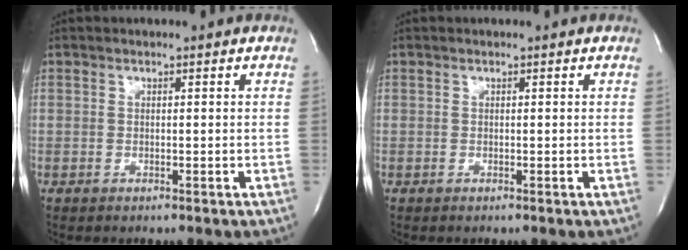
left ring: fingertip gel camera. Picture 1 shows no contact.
{"total": 0.0}